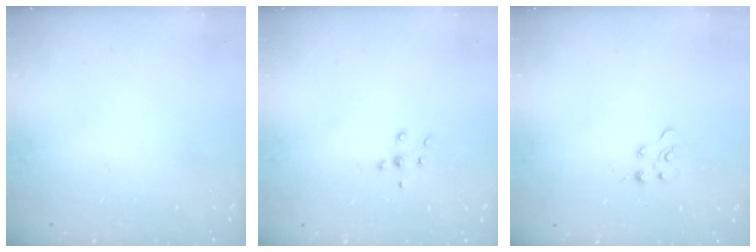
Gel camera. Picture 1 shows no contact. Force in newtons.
{"total": 5.2, "press": 5.1, "slide": 0.9}
{"total": 2.9, "press": 2.9, "slide": 0.3}